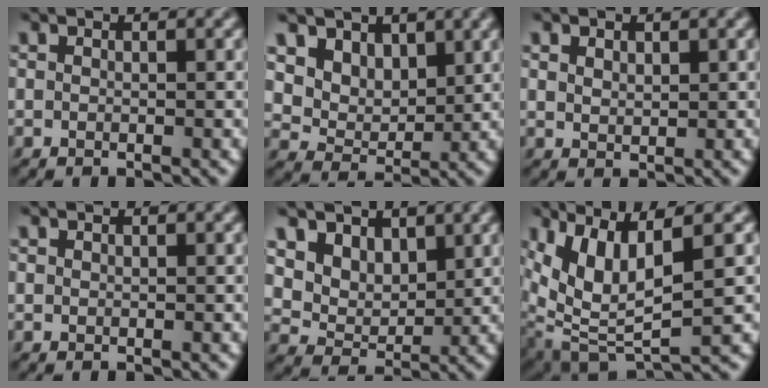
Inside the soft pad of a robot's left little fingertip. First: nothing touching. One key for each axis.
{"total": 5.6, "fx": 3.2, "fy": 3.8, "fz": 2.5, "tx": -0.078, "ty": -0.023, "tz": 0.077}
{"total": 1.2, "fx": 0.7, "fy": 0.7, "fz": 0.6, "tx": -0.016, "ty": 0.001, "tz": 0.014}
{"total": 0.0}
{"total": 5.4, "fx": 3.1, "fy": 3.7, "fz": 2.3, "tx": -0.074, "ty": -0.023, "tz": 0.074}
{"total": 7.9, "fx": 2.8, "fy": 2.4, "fz": 7.0, "tx": -0.156, "ty": -0.002, "tz": 0.057}